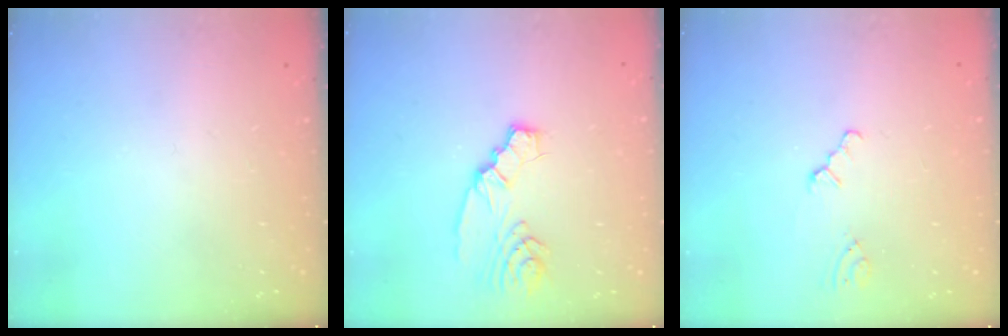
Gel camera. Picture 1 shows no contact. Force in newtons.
{"total": 5.1, "press": 5.1, "slide": 0.1}
{"total": 0.6, "press": 0.6, "slide": 0.2}